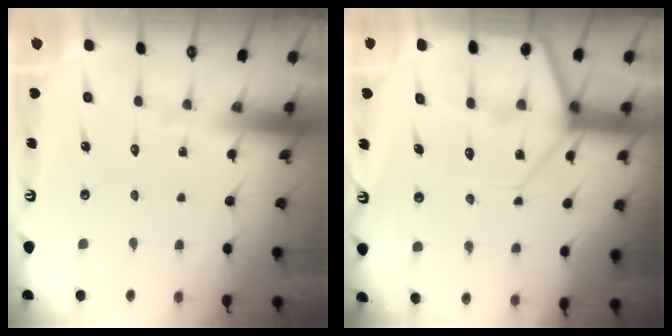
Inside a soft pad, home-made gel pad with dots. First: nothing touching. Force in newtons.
{"total": 10.9, "press": 10.9, "slide": 1.1}